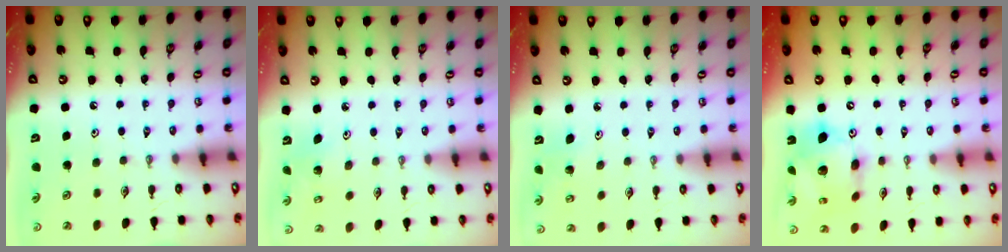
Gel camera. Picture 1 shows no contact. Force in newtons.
{"total": 2.2, "press": 2.2, "slide": 0.2}
{"total": 2.9, "press": 2.8, "slide": 0.3}
{"total": 16.2, "press": 16.1, "slide": 1.7}